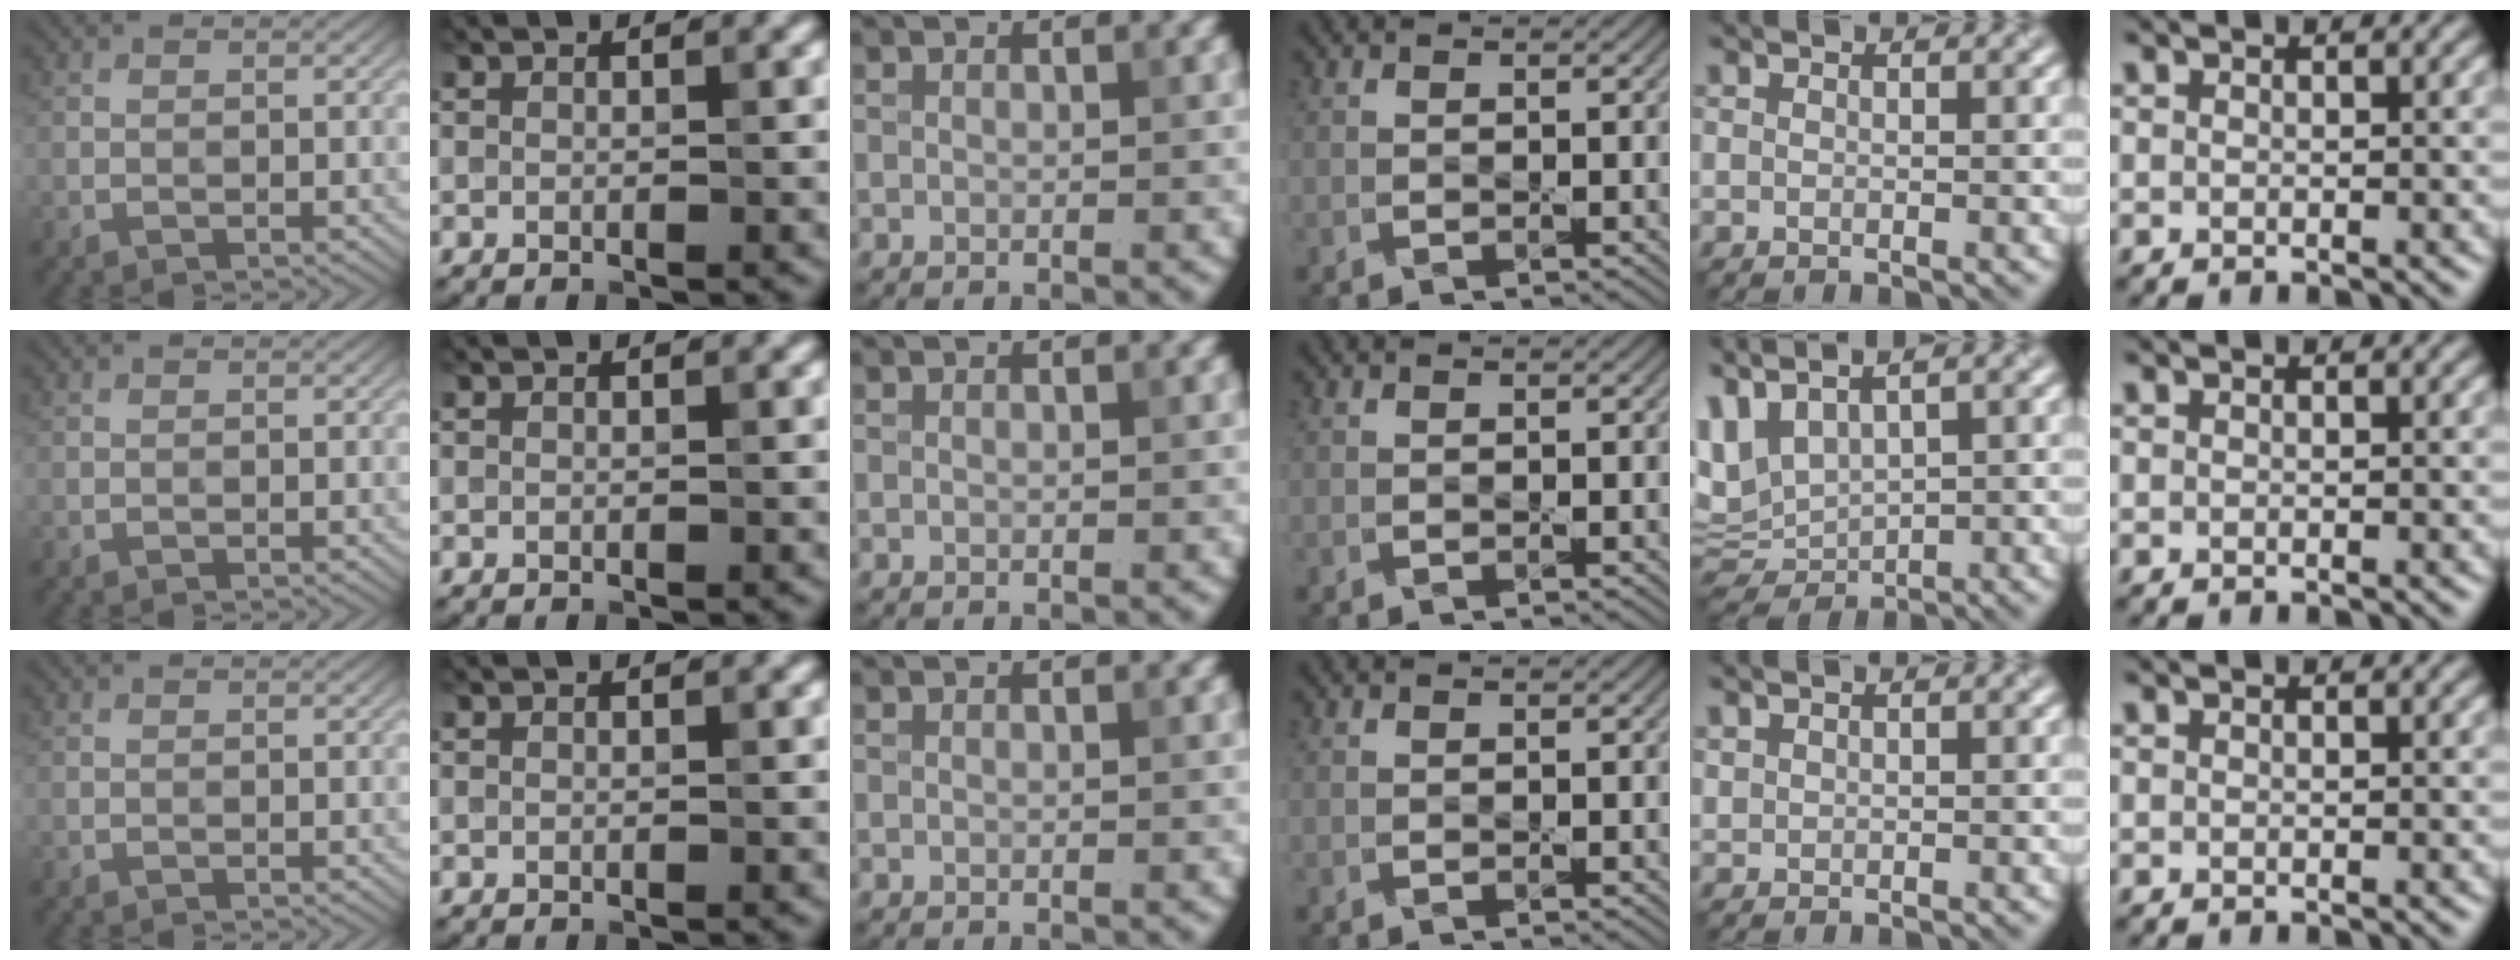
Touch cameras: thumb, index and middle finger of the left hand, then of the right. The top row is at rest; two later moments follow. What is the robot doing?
{"motion": "press", "object": "sticker"}